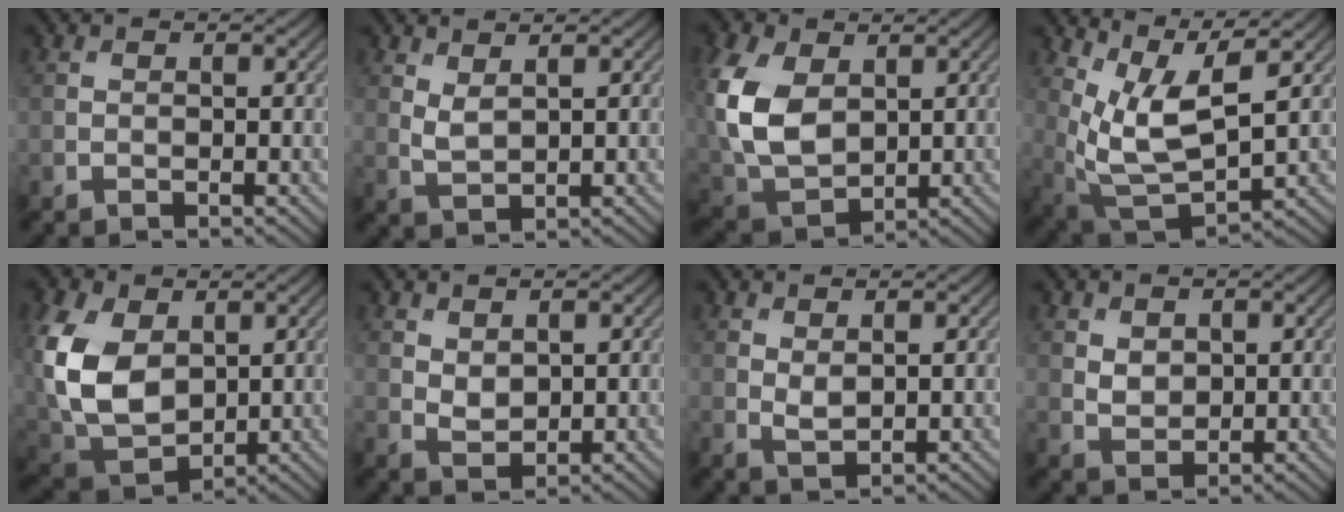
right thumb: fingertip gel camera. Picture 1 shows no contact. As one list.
[{"total": 2.3, "force": [1.5, 0.8, 1.5], "torque": [-0.041, -0.005, 0.036]}, {"total": 12.1, "force": [2.4, 8.2, 8.6], "torque": [-0.245, 0.006, 0.050]}, {"total": 9.8, "force": [4.0, 3.6, 8.1], "torque": [-0.190, -0.008, 0.087]}, {"total": 14.0, "force": [2.5, 9.7, 9.8], "torque": [-0.267, 0.004, 0.053]}, {"total": 2.3, "force": [1.3, 1.5, 1.3], "torque": [-0.032, -0.006, 0.029]}, {"total": 1.7, "force": [0.9, 0.7, 1.2], "torque": [-0.031, -0.005, 0.023]}, {"total": 2.2, "force": [1.1, 1.6, 1.1], "torque": [-0.030, -0.005, 0.024]}]